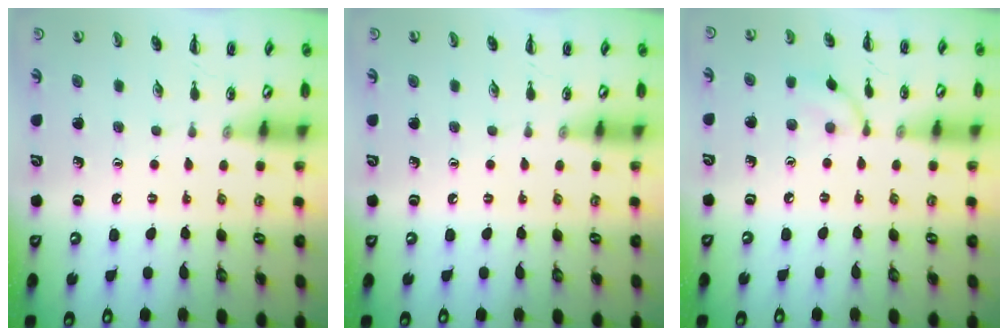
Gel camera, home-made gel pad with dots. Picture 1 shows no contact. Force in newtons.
{"total": 0.0}
{"total": 6.4, "press": 6.4, "slide": 0.8}